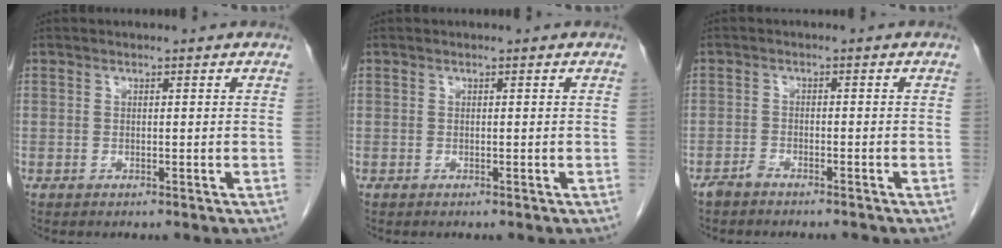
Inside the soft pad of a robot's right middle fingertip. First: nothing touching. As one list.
[{"total": 0.0}, {"total": 2.5, "force": [-2.3, 0.4, 0.7], "torque": [-0.013, -0.003, -0.039]}]